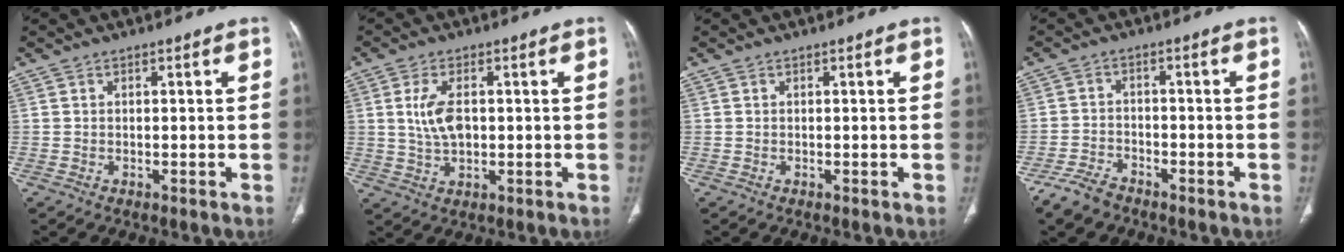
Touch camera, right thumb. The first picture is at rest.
{"total": 6.4, "force": [0.8, 3.5, 5.2], "torque": [-0.107, -0.001, 0.018]}
{"total": 0.0}
{"total": 5.5, "force": [-4.3, 2.7, 1.9], "torque": [-0.044, 0.016, -0.080]}